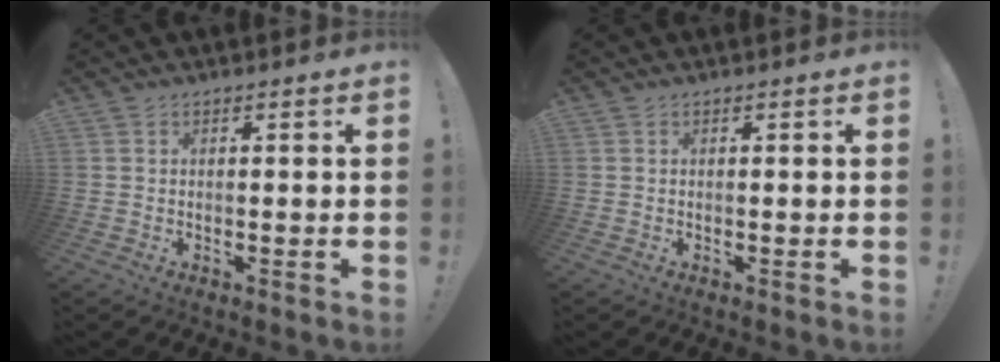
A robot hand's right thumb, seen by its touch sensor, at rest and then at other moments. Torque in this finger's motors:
{"motor_torque": [-0.01, -0.06, 0.15, -0.04, -0.01]}